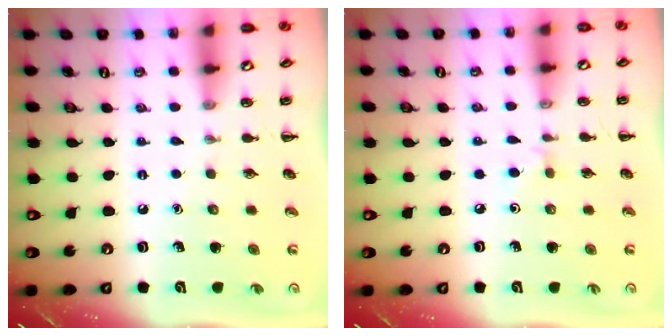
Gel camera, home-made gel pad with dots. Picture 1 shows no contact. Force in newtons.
{"total": 3.6, "press": 3.4, "slide": 1.3}